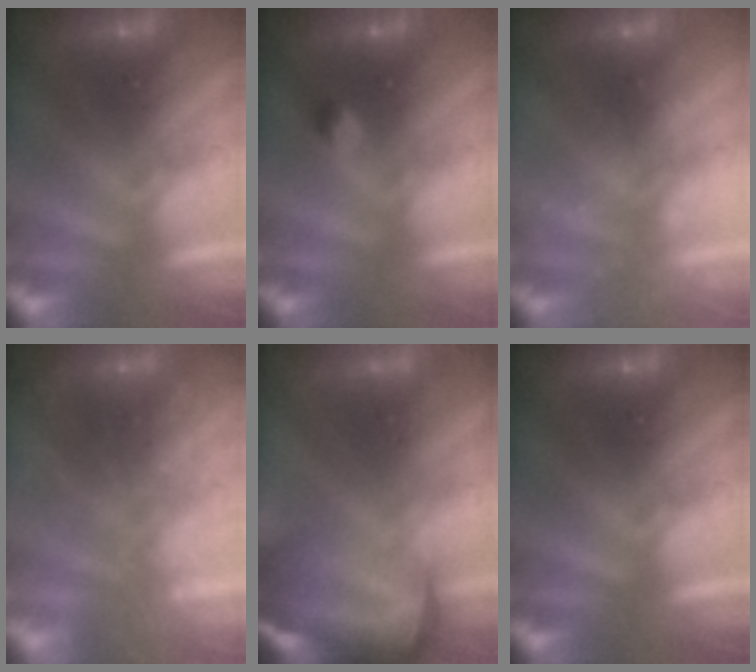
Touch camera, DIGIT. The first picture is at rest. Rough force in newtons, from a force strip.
{"total": 2.4}
{"total": 2.2}
{"total": 2.3}
{"total": 6.9}
{"total": 0.0}